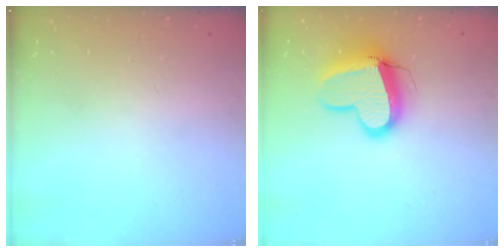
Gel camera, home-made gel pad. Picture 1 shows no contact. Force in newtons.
{"total": 13.6, "press": 13.5, "slide": 1.7}